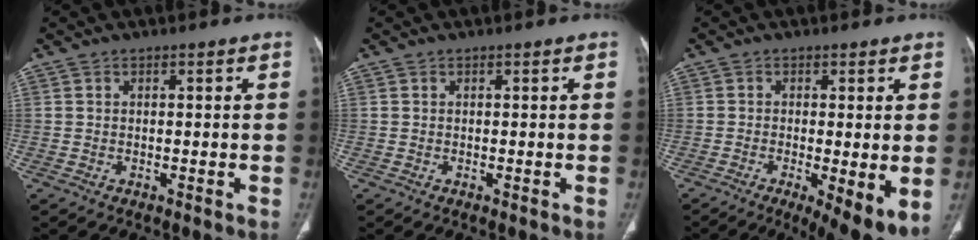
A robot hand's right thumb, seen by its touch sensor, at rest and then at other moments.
{"total": 0.0}
{"total": 9.1, "force": [-2.6, 2.2, 8.4], "torque": [-0.127, -0.023, -0.039]}